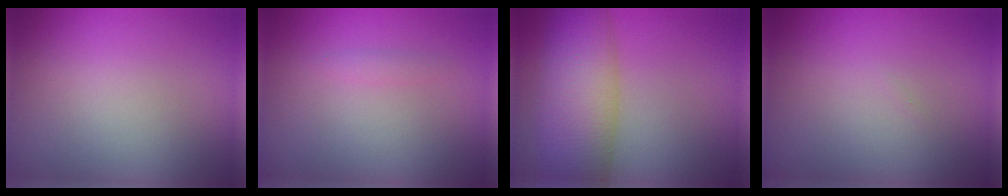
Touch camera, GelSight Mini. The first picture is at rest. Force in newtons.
{"total": 0.7, "press": 0.7, "slide": 0.0}
{"total": 10.8, "press": 10.8, "slide": 0.4}
{"total": 0.0}